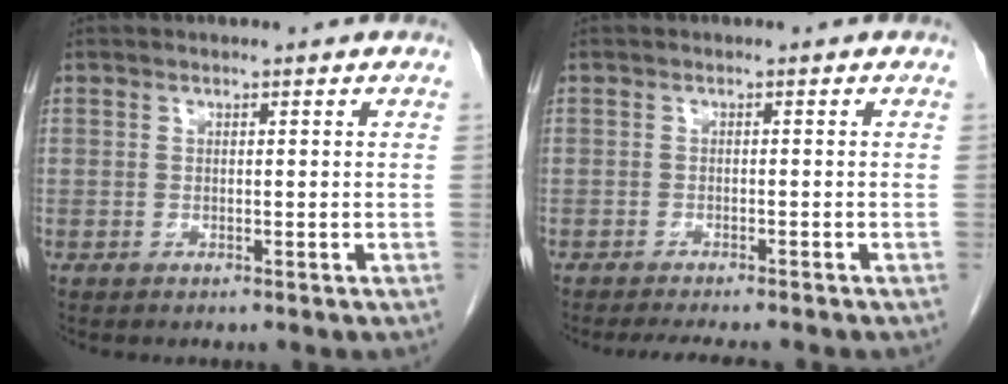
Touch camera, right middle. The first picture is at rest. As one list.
[{"total": 6.0, "force": [-5.2, 0.9, 2.8], "torque": [-0.034, -0.010, -0.073]}]